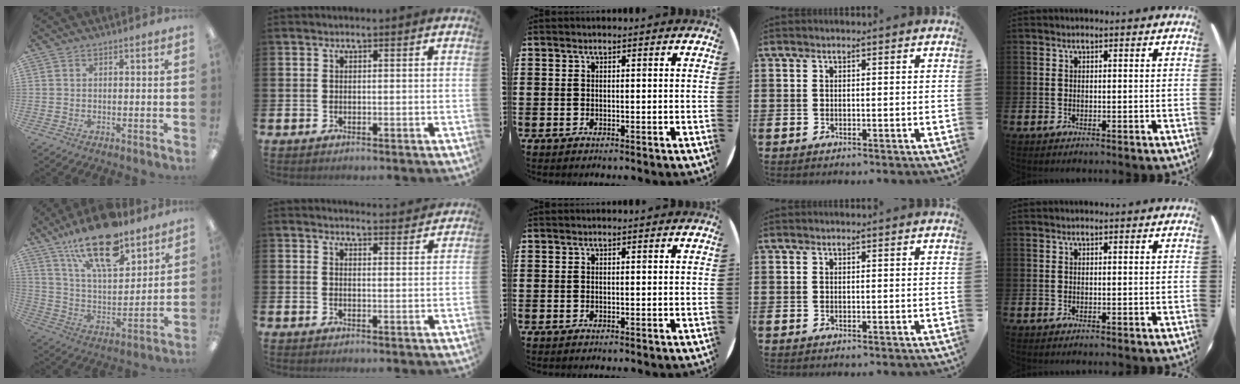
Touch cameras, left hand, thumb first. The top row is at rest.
{"thumb": {"total": 20.7, "force": [14.1, 8.0, 12.8], "torque": [-0.217, -0.070, 0.242]}, "index": {"total": 3.1, "force": [3.1, 0.1, -0.1], "torque": [0.005, -0.024, 0.054]}}